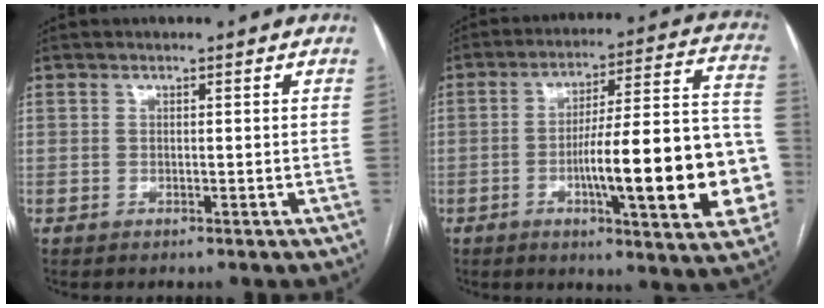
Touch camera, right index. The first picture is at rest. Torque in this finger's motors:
{"motor_torque": [1.98, -0.16, 1.05, 0.21]}